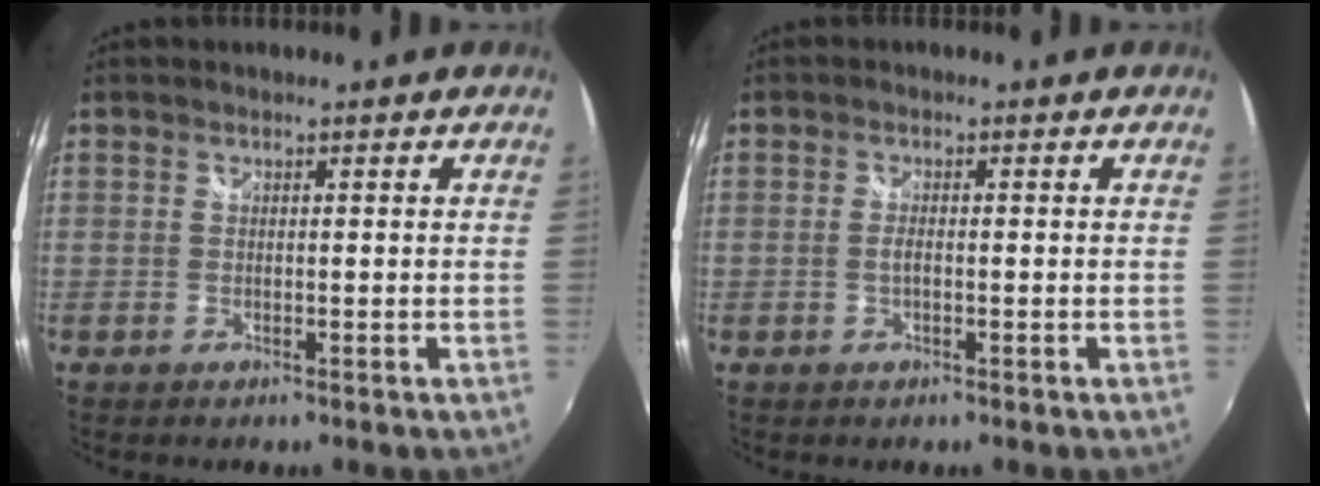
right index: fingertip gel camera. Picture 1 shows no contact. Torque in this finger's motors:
{"motor_torque": [0.12, 0.11, 0.11, 0.00]}